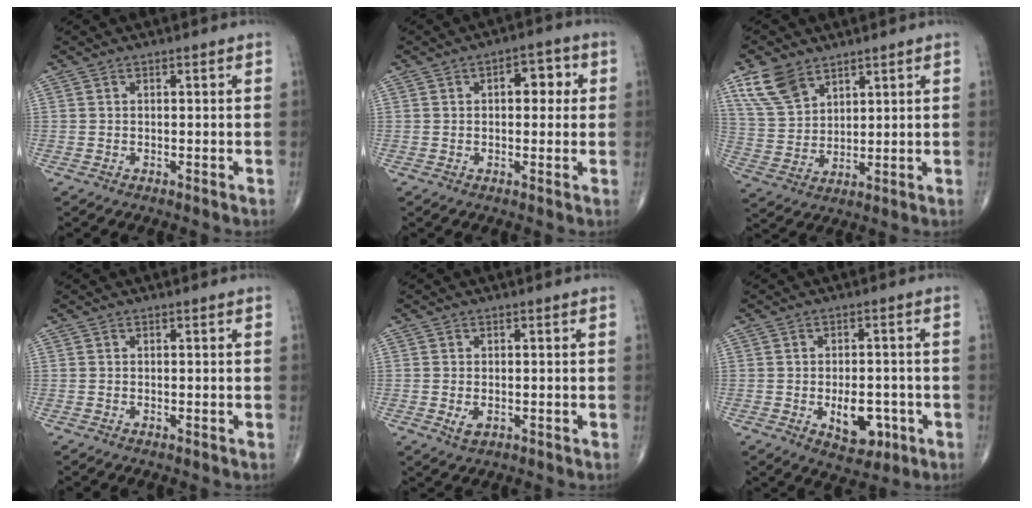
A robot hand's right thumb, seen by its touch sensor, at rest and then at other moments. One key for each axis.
{"total": 5.5, "fx": 1.1, "fy": 3.2, "fz": 4.4, "tx": -0.033, "ty": 0.012, "tz": 0.009}
{"total": 9.0, "fx": 5.9, "fy": 5.3, "fz": 4.3, "tx": -0.075, "ty": -0.021, "tz": 0.126}
{"total": 0.0}
{"total": 2.2, "fx": -0.4, "fy": 1.3, "fz": 1.7, "tx": -0.031, "ty": -0.004, "tz": -0.004}
{"total": 7.7, "fx": -2.3, "fy": 4.5, "fz": 5.8, "tx": -0.063, "ty": 0.006, "tz": -0.020}